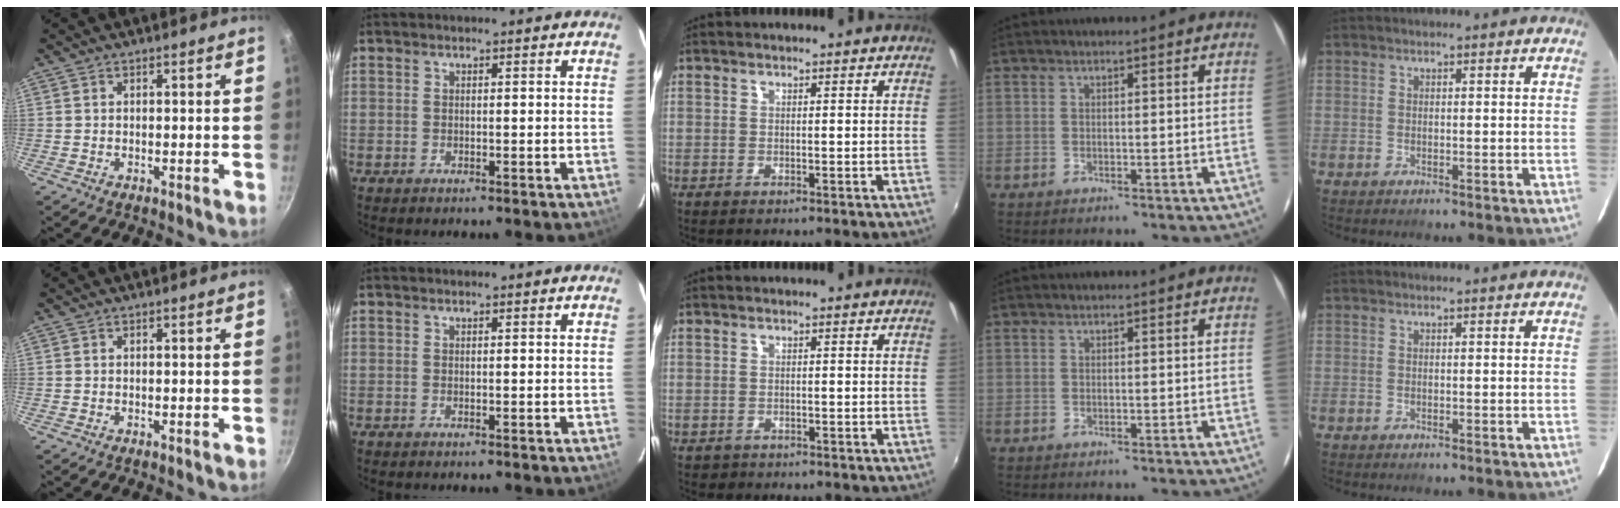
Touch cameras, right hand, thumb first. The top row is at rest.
{"middle": {"total": 1.3, "force": [-0.8, 1.0, 0.2], "torque": [-0.008, -0.004, -0.010]}}